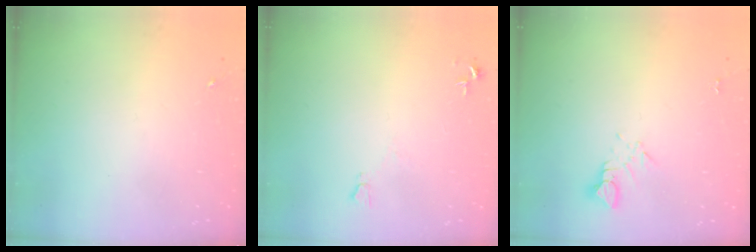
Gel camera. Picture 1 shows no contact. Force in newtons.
{"total": 4.9, "press": 4.9, "slide": 0.6}
{"total": 3.2, "press": 3.2, "slide": 0.2}